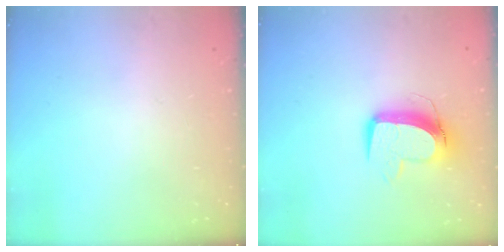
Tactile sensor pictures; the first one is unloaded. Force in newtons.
{"total": 11.0, "press": 11.0, "slide": 1.4}